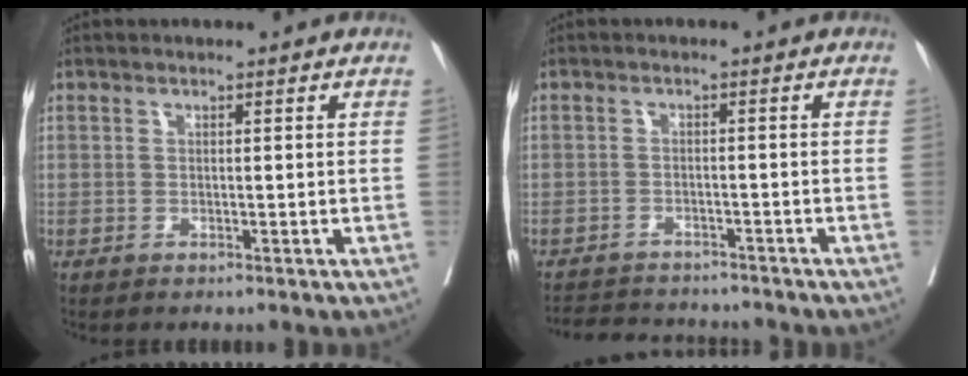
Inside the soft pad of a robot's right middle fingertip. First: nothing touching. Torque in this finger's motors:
{"motor_torque": [-0.02, 0.02, -0.04, 0.00]}